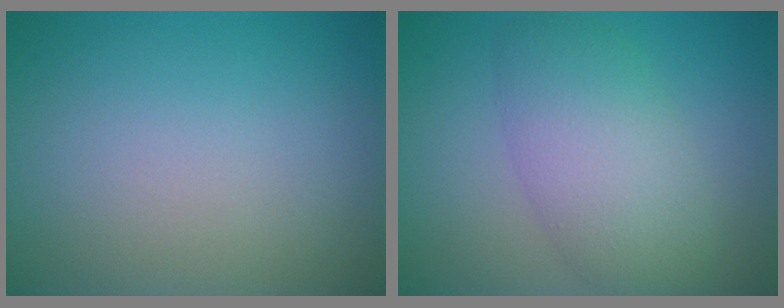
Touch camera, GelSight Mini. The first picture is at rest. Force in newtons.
{"total": 5.7, "press": 5.7, "slide": 0.3}